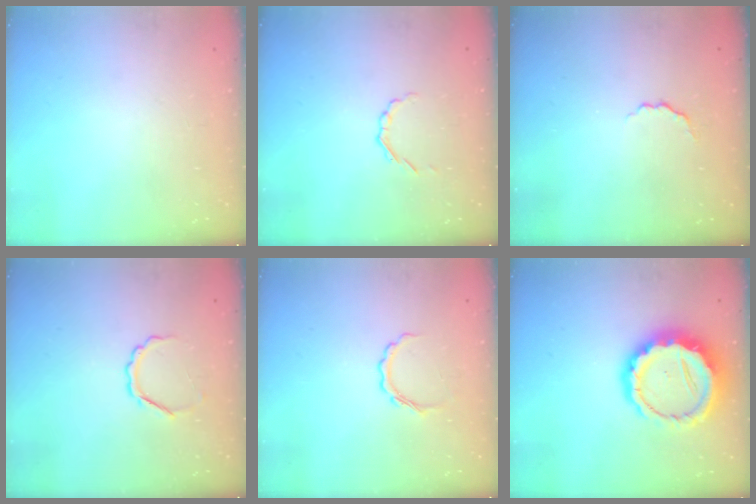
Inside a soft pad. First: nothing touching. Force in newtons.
{"total": 1.7, "press": 1.6, "slide": 0.6}
{"total": 3.3, "press": 3.1, "slide": 1.0}
{"total": 3.6, "press": 3.5, "slide": 0.6}
{"total": 5.0, "press": 4.9, "slide": 1.0}
{"total": 14.2, "press": 13.9, "slide": 2.8}